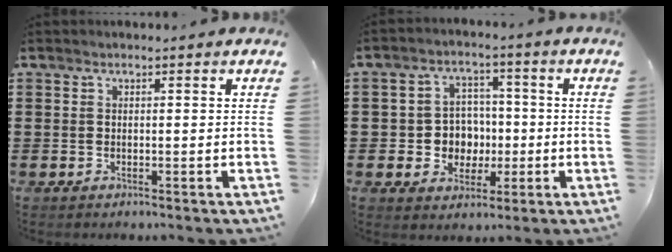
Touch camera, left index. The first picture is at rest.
{"total": 6.0, "force": [-0.4, 5.6, 2.0], "torque": [-0.051, 0.014, -0.009]}